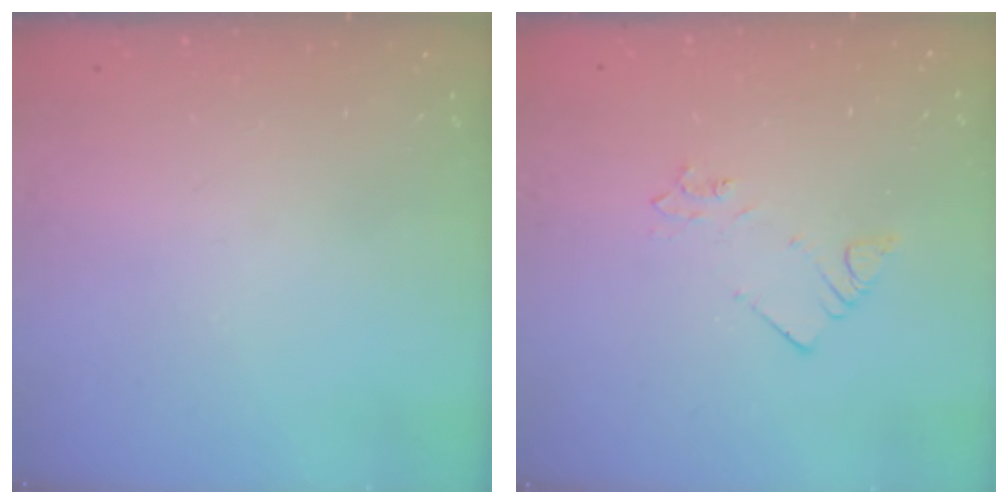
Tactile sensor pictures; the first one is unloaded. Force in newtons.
{"total": 2.7, "press": 2.7, "slide": 0.3}